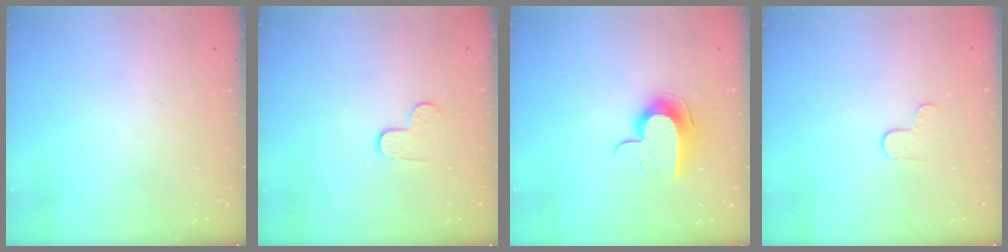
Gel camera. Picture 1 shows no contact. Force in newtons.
{"total": 5.3, "press": 5.3, "slide": 0.4}
{"total": 10.5, "press": 10.5, "slide": 1.1}
{"total": 3.3, "press": 3.2, "slide": 0.3}